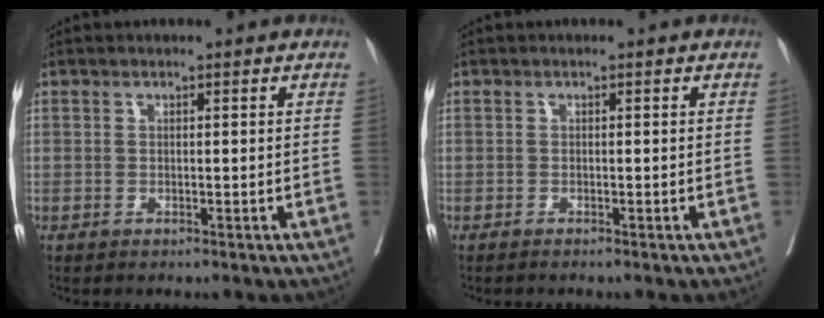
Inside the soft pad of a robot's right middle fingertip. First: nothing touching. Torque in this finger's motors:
{"motor_torque": [0.33, -0.45, 0.05, 0.01]}